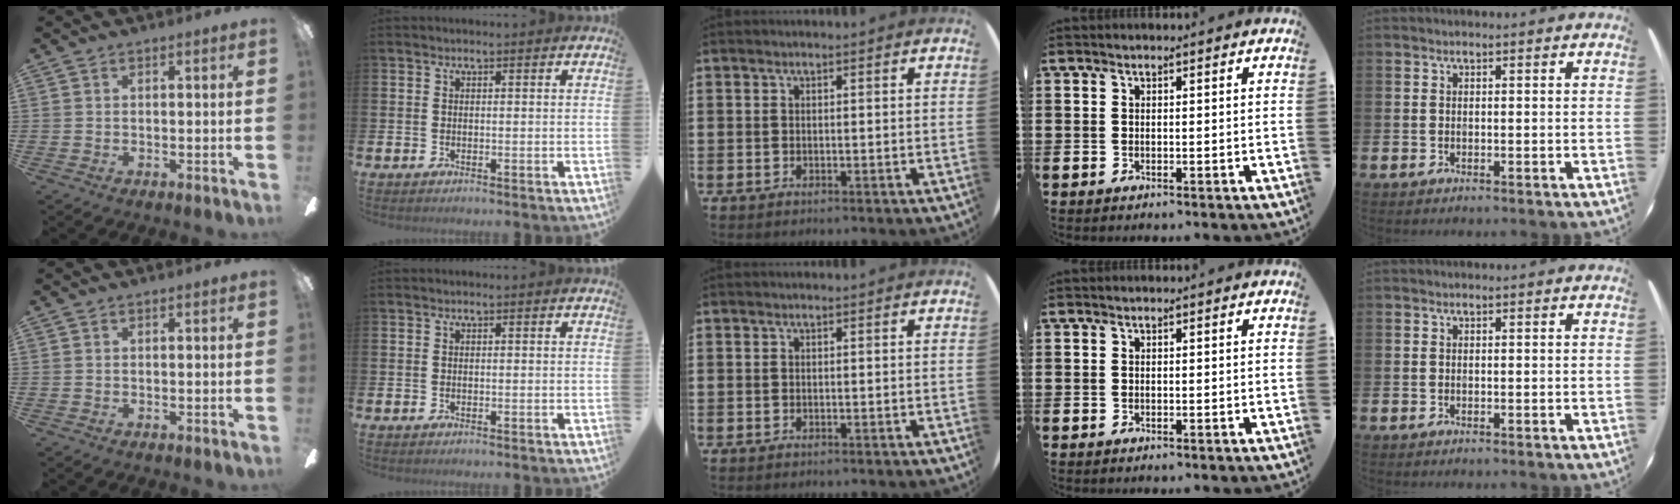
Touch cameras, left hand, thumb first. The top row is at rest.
{}